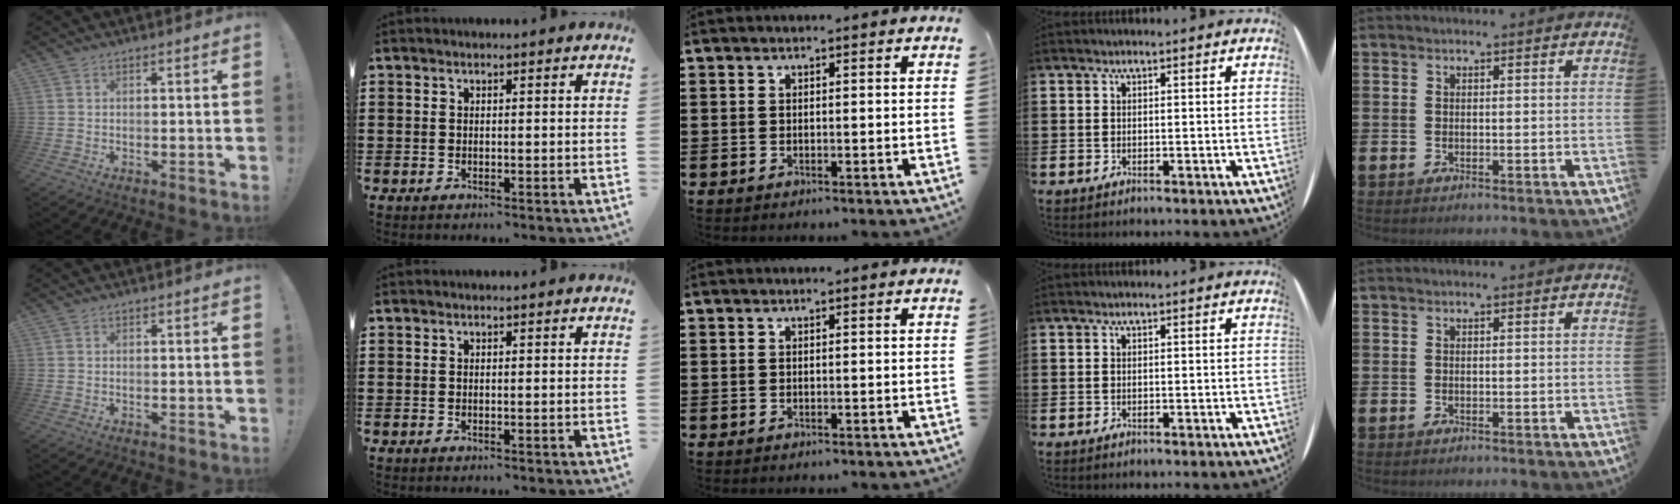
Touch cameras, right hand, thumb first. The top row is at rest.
{}